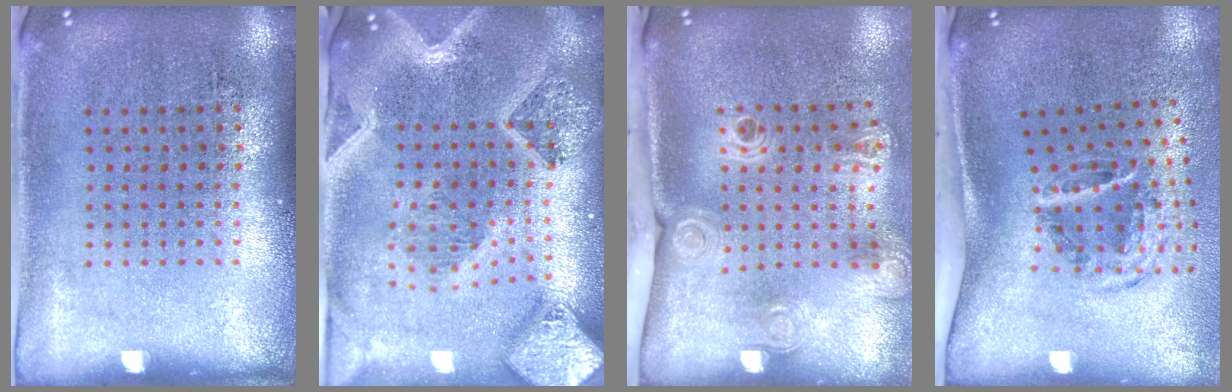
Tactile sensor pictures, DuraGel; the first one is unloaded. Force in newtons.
{"total": 3.8, "press": 3.0, "slide": 2.3}
{"total": 2.2, "press": 1.6, "slide": 1.6}
{"total": 2.1, "press": 1.2, "slide": 1.7}